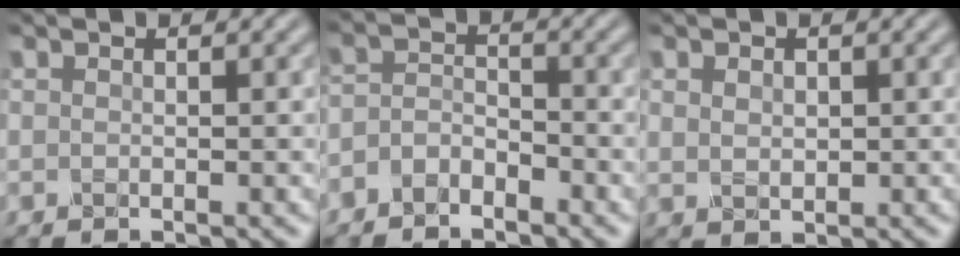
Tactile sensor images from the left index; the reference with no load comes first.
{"total": 2.3, "force": [-1.8, 1.1, 1.0], "torque": [-0.022, 0.006, -0.042]}
{"total": 1.4, "force": [0.5, 1.1, 0.8], "torque": [-0.016, -0.002, 0.012]}